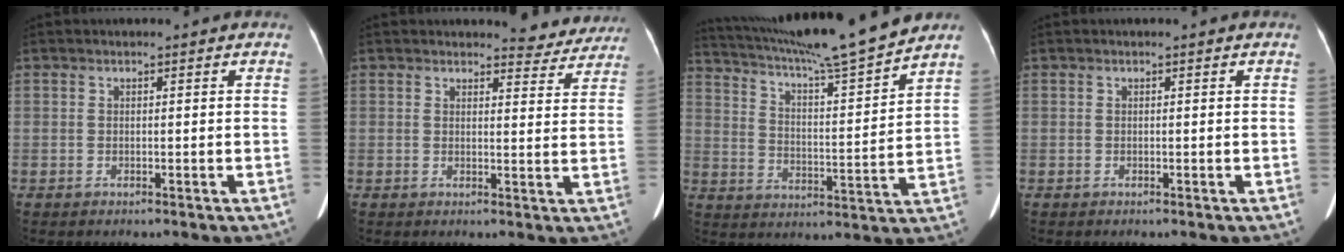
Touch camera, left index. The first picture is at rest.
{"total": 5.8, "force": [5.6, 1.5, 0.3], "torque": [0.009, -0.020, 0.048]}
{"total": 19.2, "force": [17.1, -1.0, 8.7], "torque": [-0.154, -0.018, 0.264]}
{"total": 0.0}